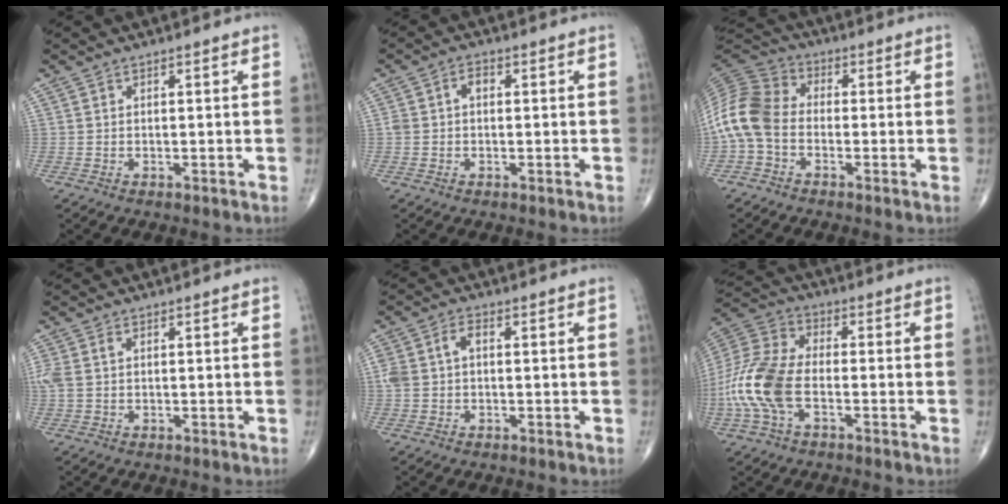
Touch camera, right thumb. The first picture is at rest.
{"total": 2.5, "force": [0.2, 1.7, 1.9], "torque": [-0.031, 0.012, 0.001]}
{"total": 11.5, "force": [-2.3, 8.1, 7.8], "torque": [-0.161, 0.029, -0.061]}
{"total": 3.4, "force": [0.6, 2.1, 2.6], "torque": [-0.094, 0.018, 0.015]}
{"total": 4.4, "force": [0.3, 2.7, 3.4], "torque": [-0.090, 0.020, 0.006]}
{"total": 14.8, "force": [-3.5, 8.0, 12.0], "torque": [-0.274, 0.027, -0.070]}